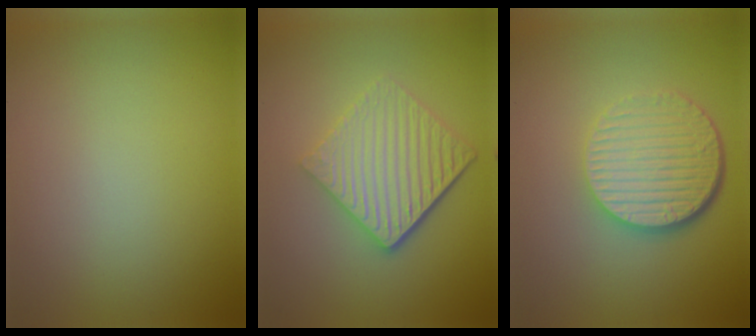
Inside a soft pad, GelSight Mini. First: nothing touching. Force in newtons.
{"total": 6.2, "press": 4.2, "slide": 4.5}
{"total": 6.7, "press": 4.4, "slide": 5.0}